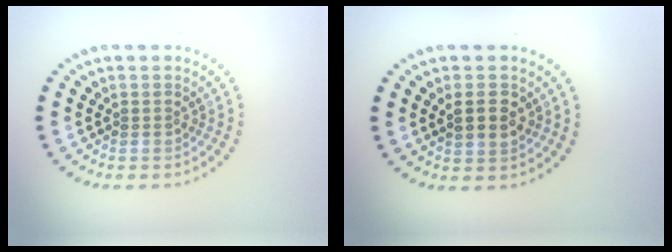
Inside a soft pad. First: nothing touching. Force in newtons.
{"total": 2.6, "press": 2.5, "slide": 0.5}